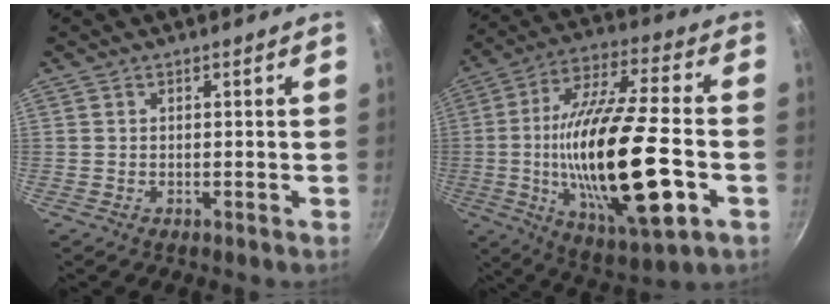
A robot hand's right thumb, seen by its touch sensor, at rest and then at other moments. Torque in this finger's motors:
{"motor_torque": [-0.32, 1.27, 2.77, 0.00, 0.95]}